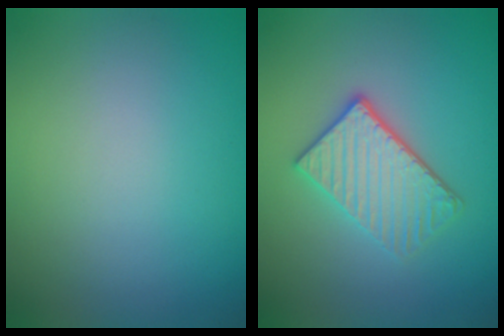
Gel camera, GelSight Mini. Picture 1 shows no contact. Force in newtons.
{"total": 3.7, "press": 3.2, "slide": 1.9}